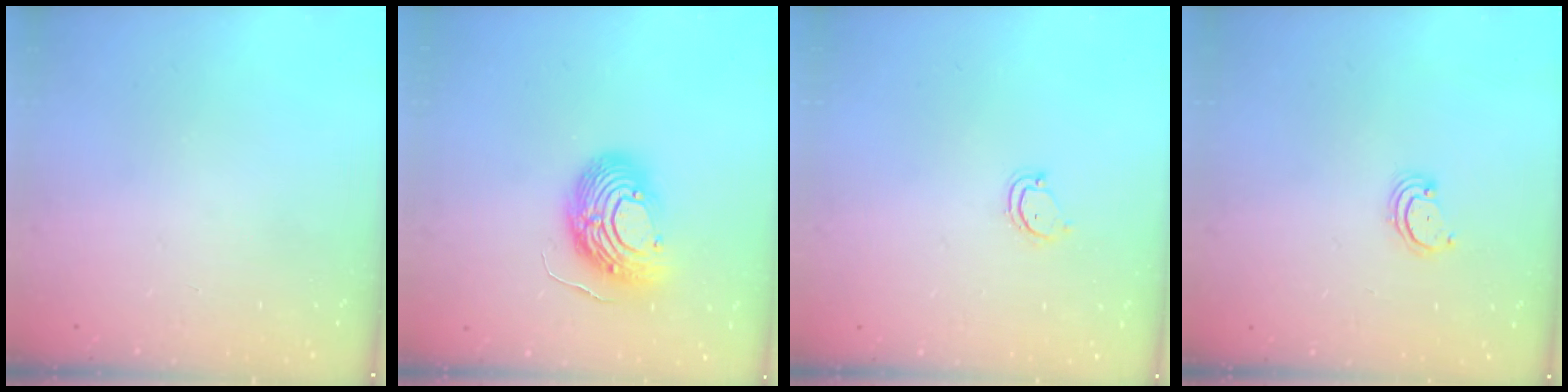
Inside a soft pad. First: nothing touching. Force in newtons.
{"total": 13.9, "press": 13.8, "slide": 1.5}
{"total": 3.6, "press": 3.6, "slide": 0.2}
{"total": 2.3, "press": 2.2, "slide": 0.2}